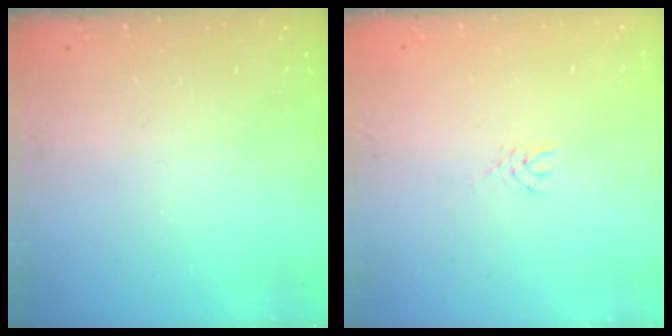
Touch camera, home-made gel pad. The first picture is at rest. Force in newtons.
{"total": 2.5, "press": 2.4, "slide": 0.4}